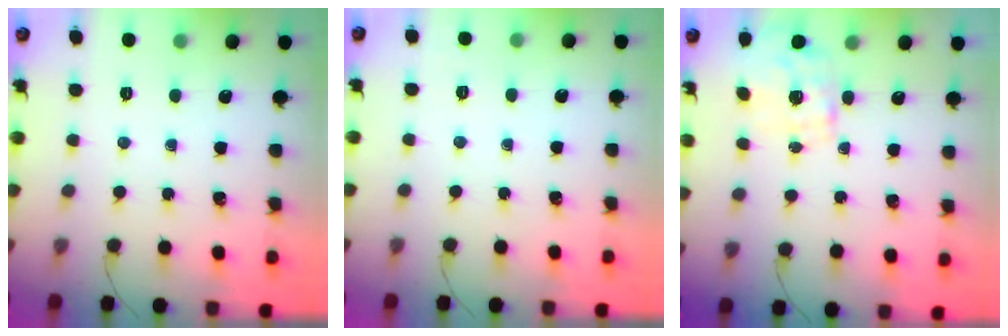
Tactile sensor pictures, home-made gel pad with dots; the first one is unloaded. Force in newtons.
{"total": 5.2, "press": 5.1, "slide": 1.1}
{"total": 2.2, "press": 2.2, "slide": 0.4}